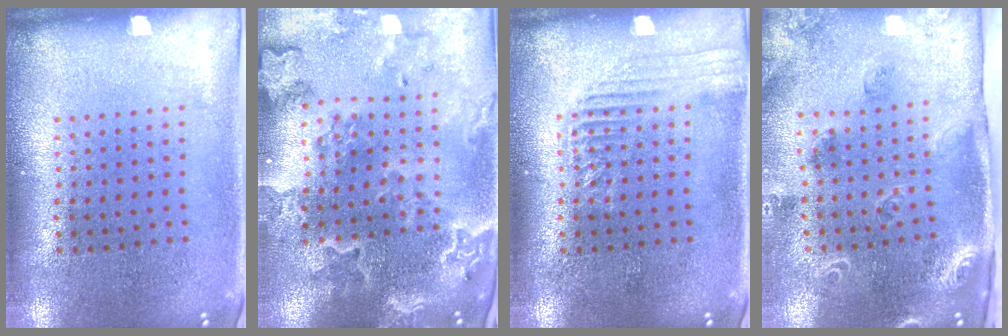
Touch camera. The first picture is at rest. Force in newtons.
{"total": 2.7, "press": 2.5, "slide": 0.9}
{"total": 1.7, "press": 1.6, "slide": 0.2}
{"total": 1.8, "press": 1.7, "slide": 0.5}